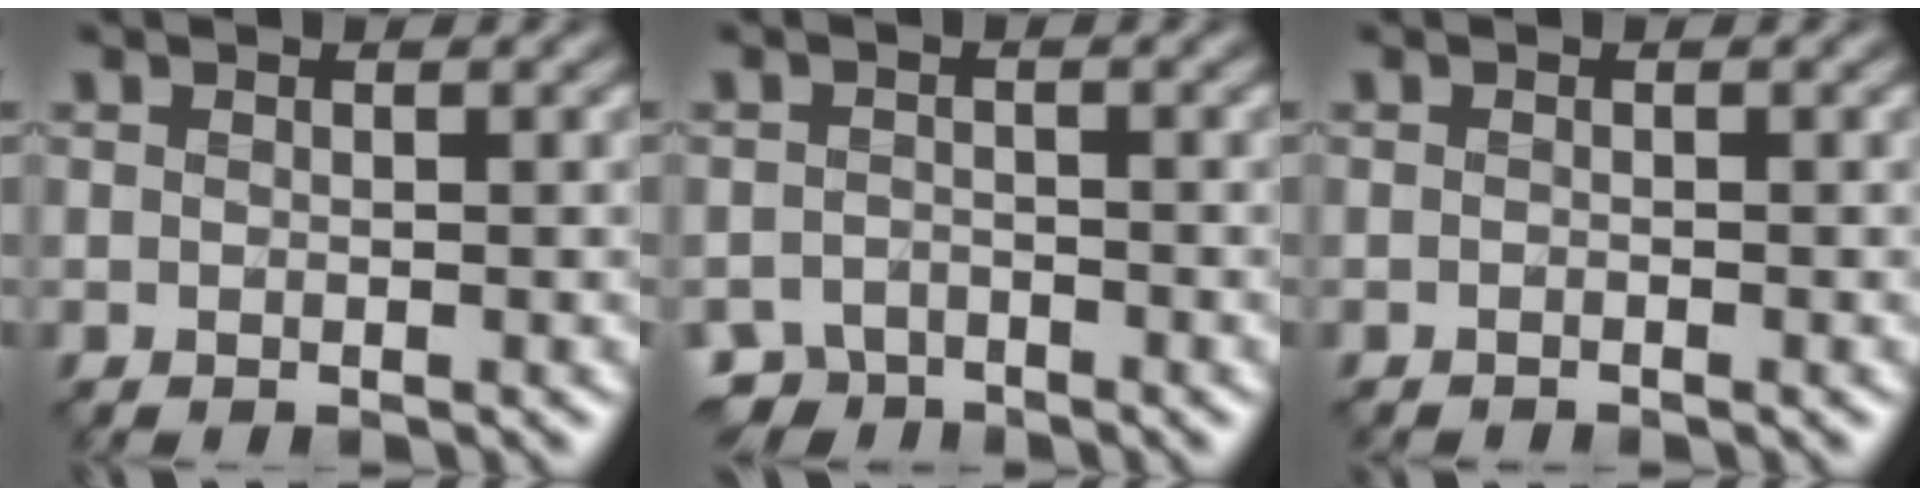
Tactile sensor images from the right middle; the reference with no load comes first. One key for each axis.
{"total": 2.2, "fx": -2.0, "fy": 1.0, "fz": -0.2, "tx": 0.009, "ty": 0.005, "tz": -0.042}
{"total": 0.0}